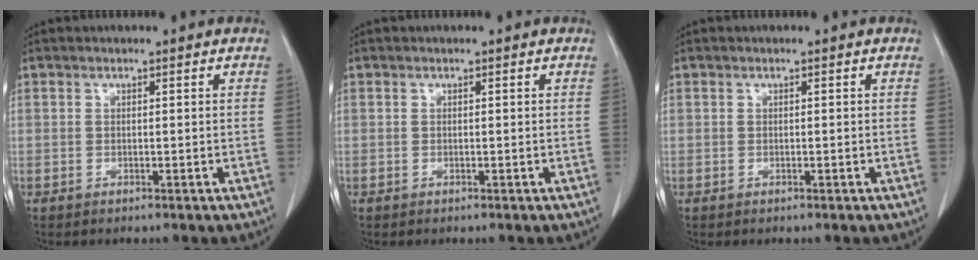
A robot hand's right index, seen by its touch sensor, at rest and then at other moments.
{"total": 0.0}
{"total": 0.0}